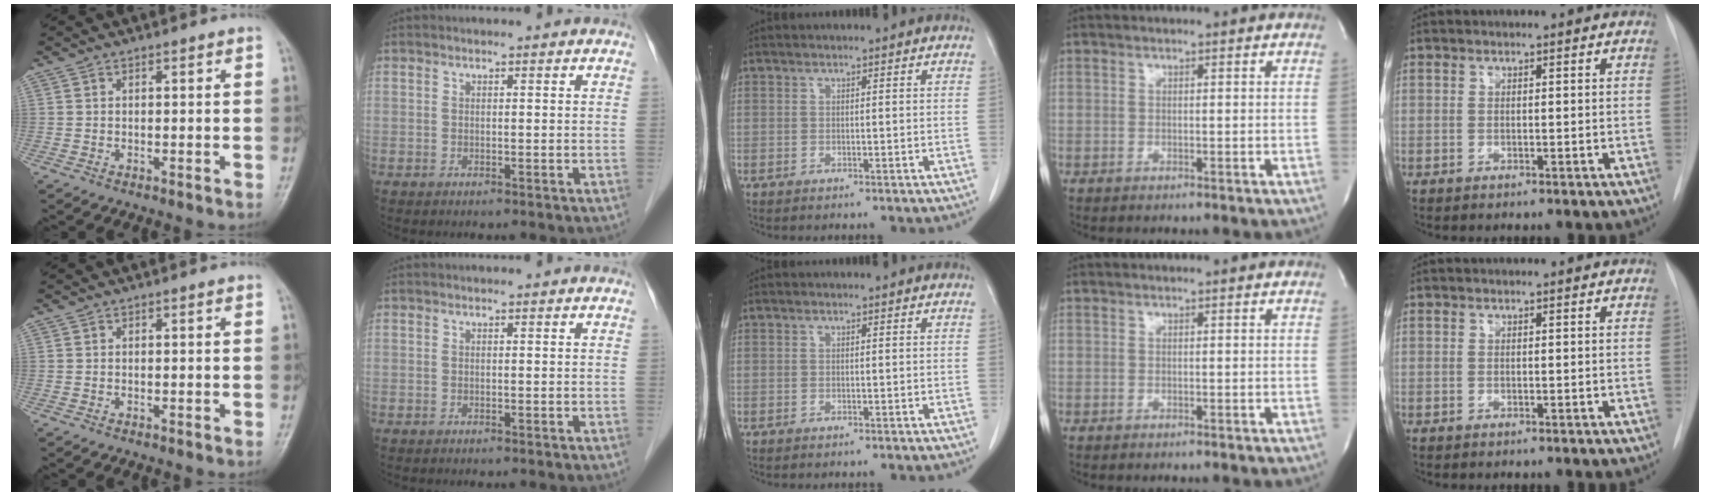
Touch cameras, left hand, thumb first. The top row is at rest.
{}